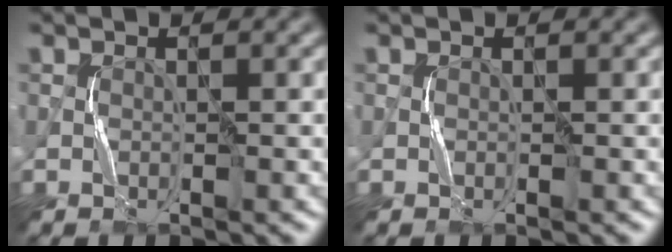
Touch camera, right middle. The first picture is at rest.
{"total": 0.0}